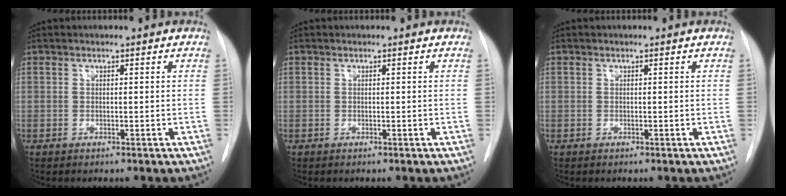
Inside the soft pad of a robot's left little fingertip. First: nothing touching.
{"total": 0.0}
{"total": 0.0}